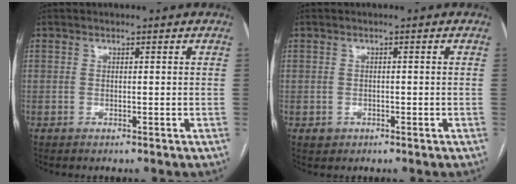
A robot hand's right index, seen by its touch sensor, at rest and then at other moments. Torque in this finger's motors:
{"motor_torque": [-0.08, 0.01, -0.59, -0.17]}